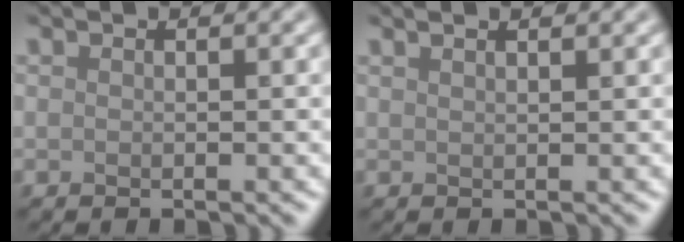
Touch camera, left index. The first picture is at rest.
{"total": 2.4, "force": [1.7, 1.0, 1.4], "torque": [-0.005, 0.005, -0.004]}